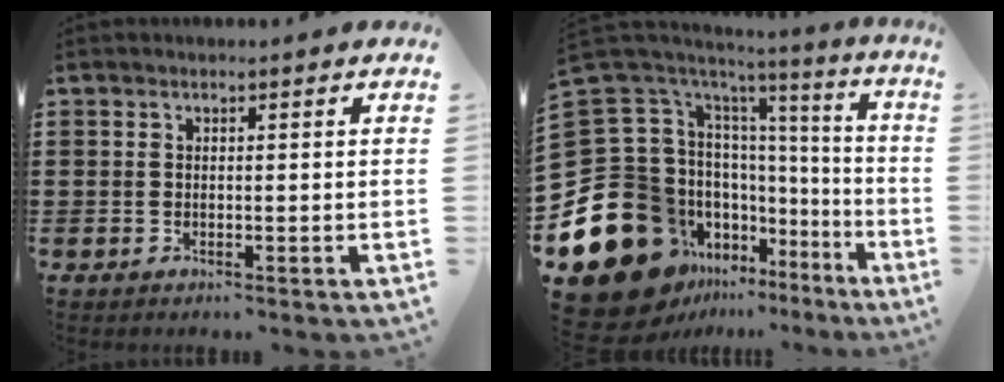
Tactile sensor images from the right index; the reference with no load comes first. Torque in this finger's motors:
{"motor_torque": [1.11, -0.96, 0.03, -0.21]}